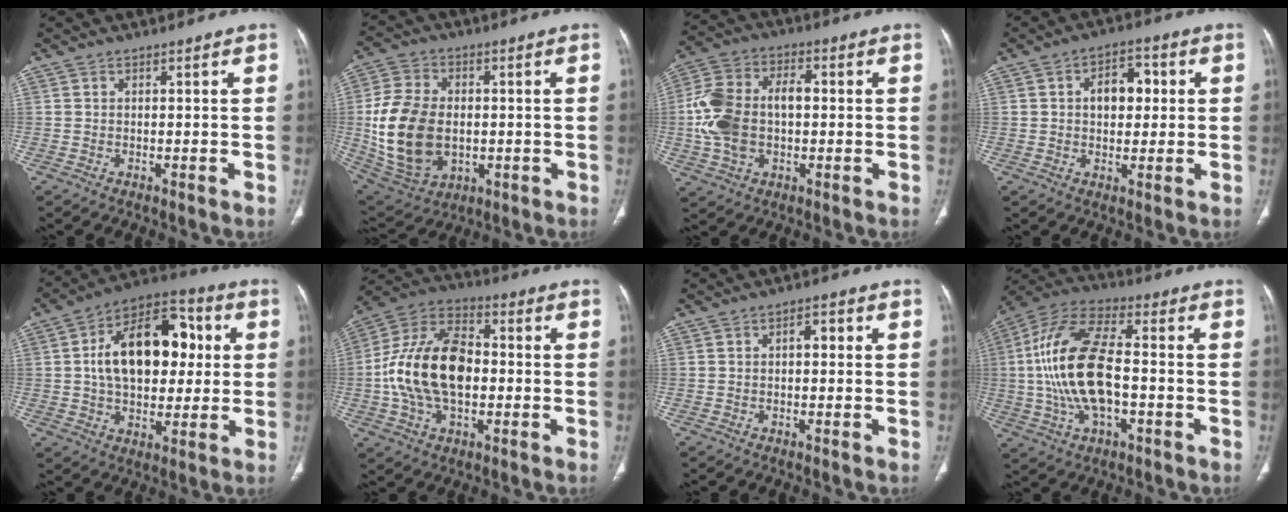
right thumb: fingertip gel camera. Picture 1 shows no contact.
{"total": 18.5, "force": [-0.9, 12.8, 13.3], "torque": [-0.250, -0.001, 0.002]}
{"total": 14.4, "force": [-0.4, 9.1, 11.1], "torque": [-0.228, 0.032, -0.008]}
{"total": 7.6, "force": [1.1, 4.9, 5.7], "torque": [-0.060, 0.015, 0.013]}
{"total": 20.5, "force": [2.8, 12.6, 15.9], "torque": [-0.218, 0.024, 0.042]}
{"total": 19.1, "force": [-1.1, 11.7, 15.0], "torque": [-0.274, 0.032, -0.022]}
{"total": 2.4, "force": [0.2, 1.4, 2.0], "torque": [-0.019, 0.009, -0.002]}
{"total": 18.8, "force": [-1.4, 8.9, 16.5], "torque": [-0.337, 0.027, -0.027]}